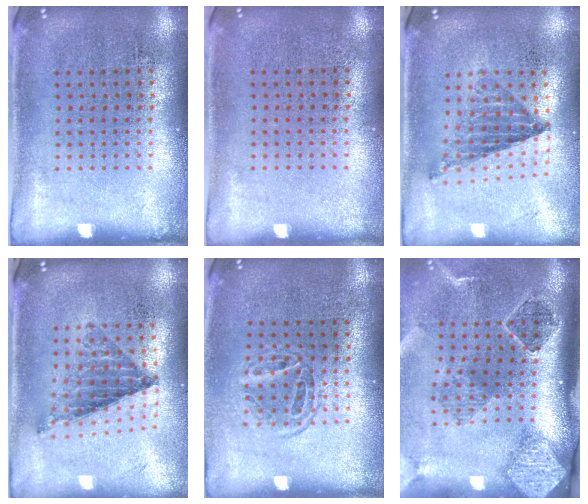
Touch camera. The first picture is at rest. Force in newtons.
{"total": 0.0}
{"total": 0.8, "press": 0.8, "slide": 0.1}
{"total": 0.8, "press": 0.8, "slide": 0.1}
{"total": 1.2, "press": 1.0, "slide": 0.6}
{"total": 2.8, "press": 1.9, "slide": 2.0}